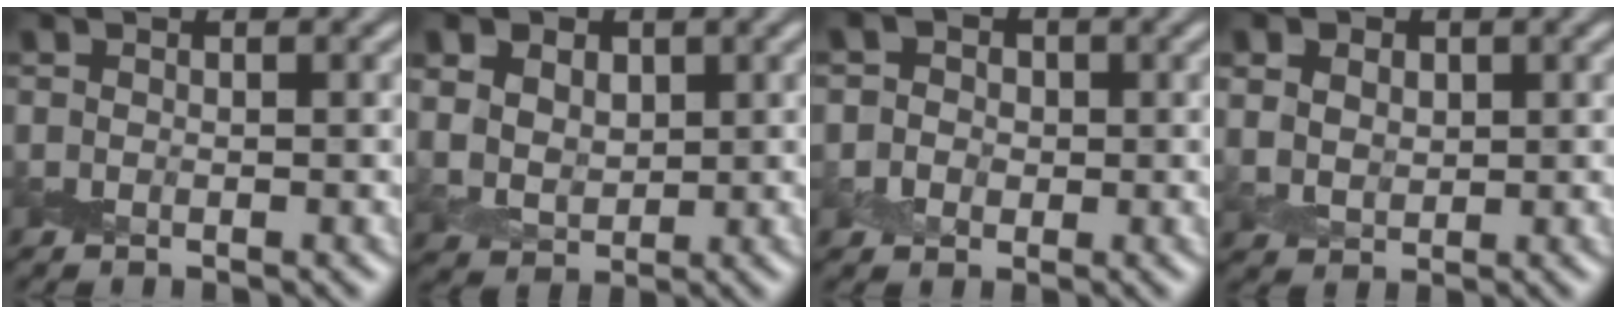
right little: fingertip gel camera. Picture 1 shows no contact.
{"total": 6.6, "force": [2.7, 4.7, 3.6], "torque": [-0.078, 0.017, 0.035]}
{"total": 3.4, "force": [0.4, 3.2, 1.3], "torque": [0.001, 0.012, -0.012]}
{"total": 4.2, "force": [1.9, 3.0, 2.3], "torque": [-0.051, 0.014, 0.027]}